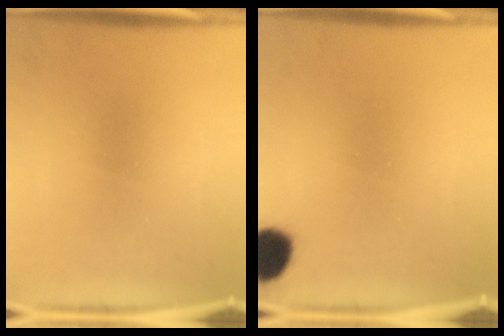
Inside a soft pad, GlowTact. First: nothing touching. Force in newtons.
{"total": 8.3}